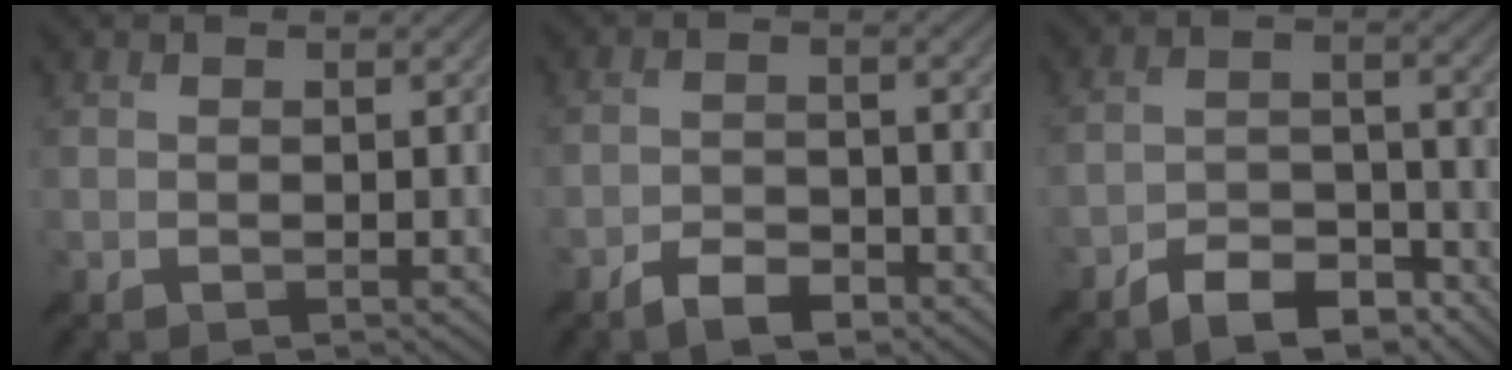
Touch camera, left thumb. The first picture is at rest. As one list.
[{"total": 4.0, "force": [-3.0, 1.5, 2.2], "torque": [-0.042, -0.001, -0.055]}, {"total": 7.5, "force": [-5.9, 3.0, 3.6], "torque": [-0.057, -0.001, -0.110]}]